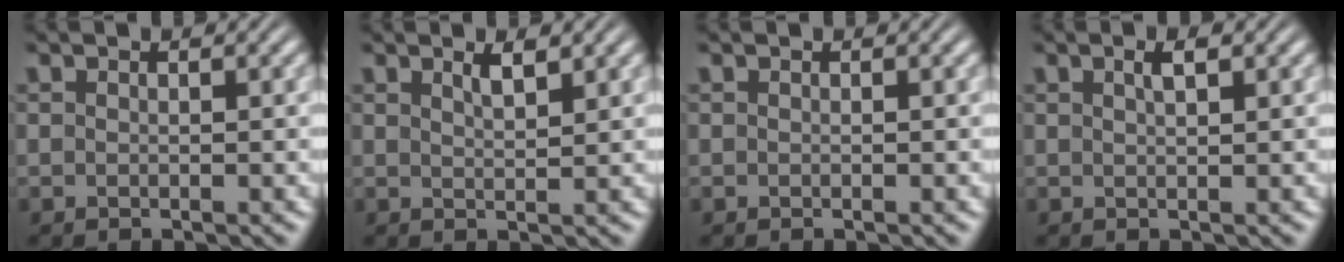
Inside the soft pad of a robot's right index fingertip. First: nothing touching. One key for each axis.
{"total": 1.3, "fx": 0.9, "fy": -0.2, "fz": 0.9, "tx": -0.010, "ty": -0.007, "tz": 0.020}
{"total": 0.0}
{"total": 1.3, "fx": 0.4, "fy": 0.0, "fz": 1.2, "tx": -0.016, "ty": 0.001, "tz": 0.011}